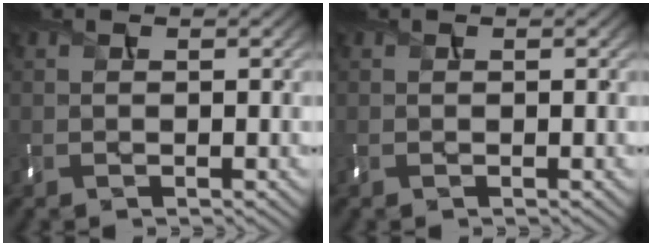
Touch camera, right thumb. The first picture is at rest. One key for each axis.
{"total": 0.0}